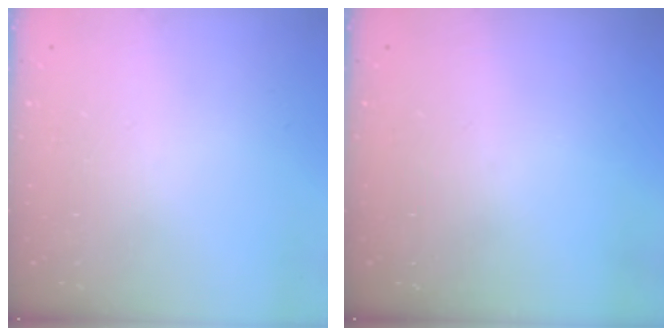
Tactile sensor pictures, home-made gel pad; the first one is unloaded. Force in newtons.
{"total": 0.0}